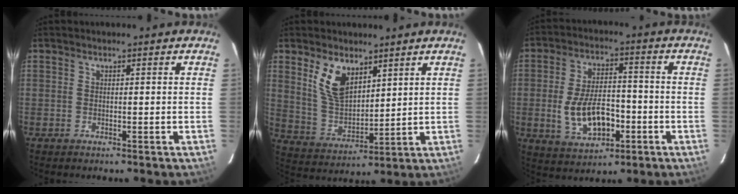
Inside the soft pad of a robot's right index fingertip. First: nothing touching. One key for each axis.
{"total": 9.9, "fx": 5.4, "fy": 5.3, "fz": 6.5, "tx": -0.123, "ty": 0.005, "tz": 0.118}
{"total": 12.0, "fx": -3.2, "fy": 6.4, "fz": 9.6, "tx": -0.194, "ty": 0.004, "tz": -0.040}